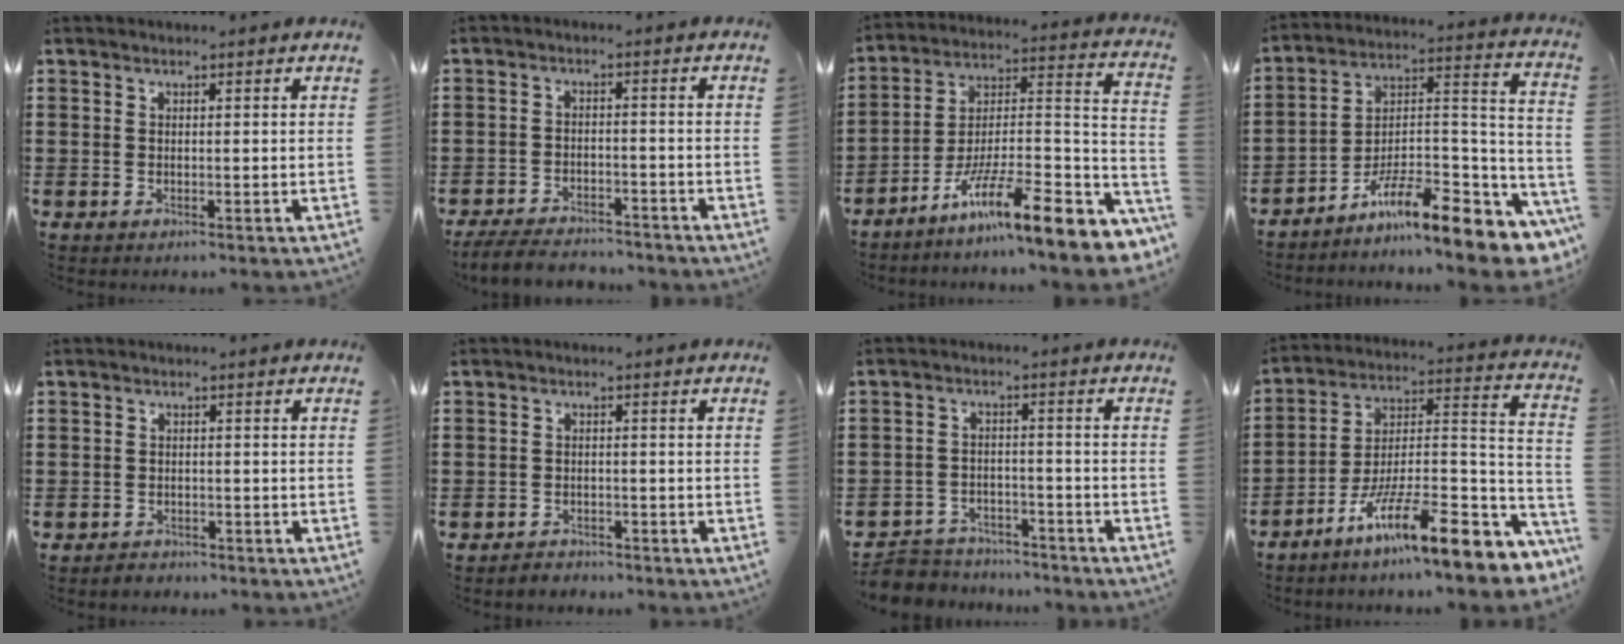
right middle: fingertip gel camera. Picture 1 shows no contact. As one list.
[{"total": 4.5, "force": [-4.3, 0.8, 1.1], "torque": [-0.031, -0.001, -0.090]}, {"total": 12.4, "force": [-7.8, 1.8, 9.4], "torque": [-0.148, -0.006, -0.144]}, {"total": 11.4, "force": [-8.3, 2.5, 7.5], "torque": [-0.113, 0.016, -0.154]}, {"total": 1.5, "force": [-1.3, 0.6, -0.2], "torque": [0.001, 0.005, -0.032]}, {"total": 2.0, "force": [-1.9, 0.6, -0.3], "torque": [0.001, 0.004, -0.045]}, {"total": 4.7, "force": [-4.6, 1.0, 0.2], "torque": [-0.018, 0.006, -0.099]}, {"total": 13.5, "force": [-8.5, 2.6, 10.1], "torque": [-0.156, 0.004, -0.153]}]